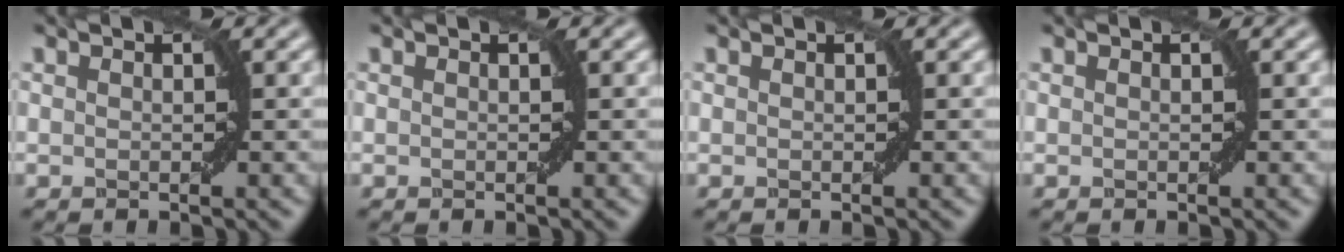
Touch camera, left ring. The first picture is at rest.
{"total": 0.0}
{"total": 0.0}
{"total": 0.0}